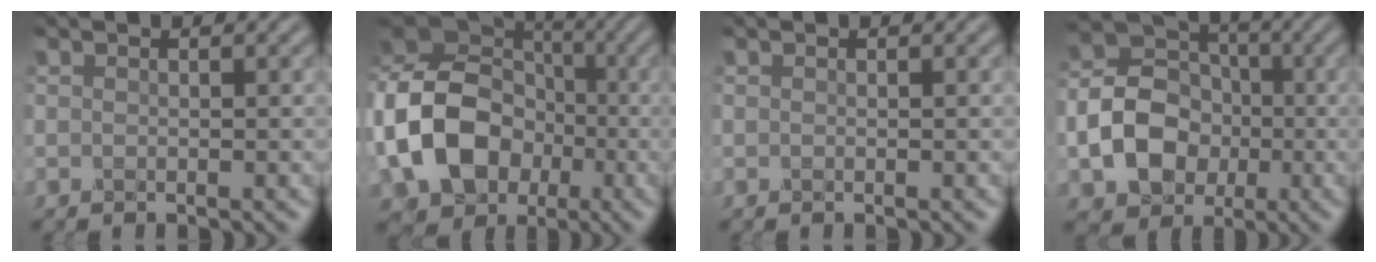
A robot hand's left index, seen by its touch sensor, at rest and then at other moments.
{"total": 13.3, "force": [-2.8, 10.3, 7.8], "torque": [-0.174, -0.010, -0.057]}
{"total": 0.0}
{"total": 8.5, "force": [-1.8, 6.9, 4.6], "torque": [-0.083, -0.005, -0.044]}